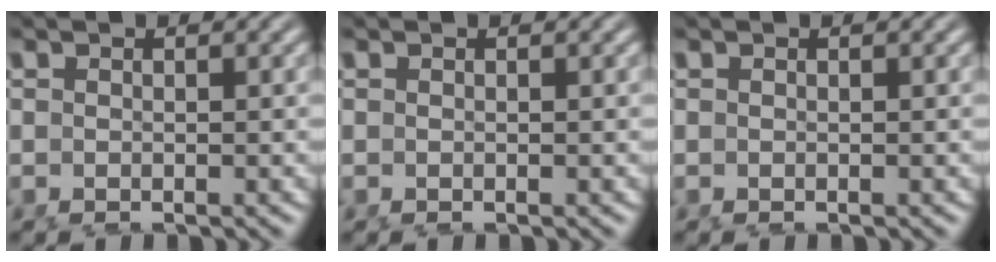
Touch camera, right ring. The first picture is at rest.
{"total": 0.0}
{"total": 0.0}